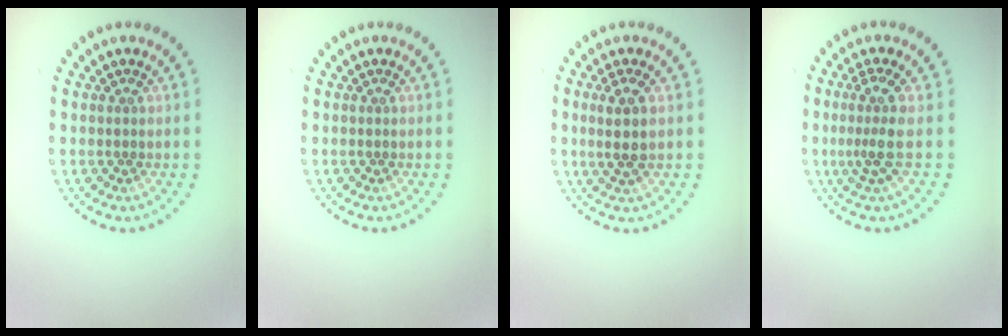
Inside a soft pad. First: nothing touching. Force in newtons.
{"total": 0.0}
{"total": 2.6, "press": 2.3, "slide": 1.1}
{"total": 2.7, "press": 1.9, "slide": 1.9}